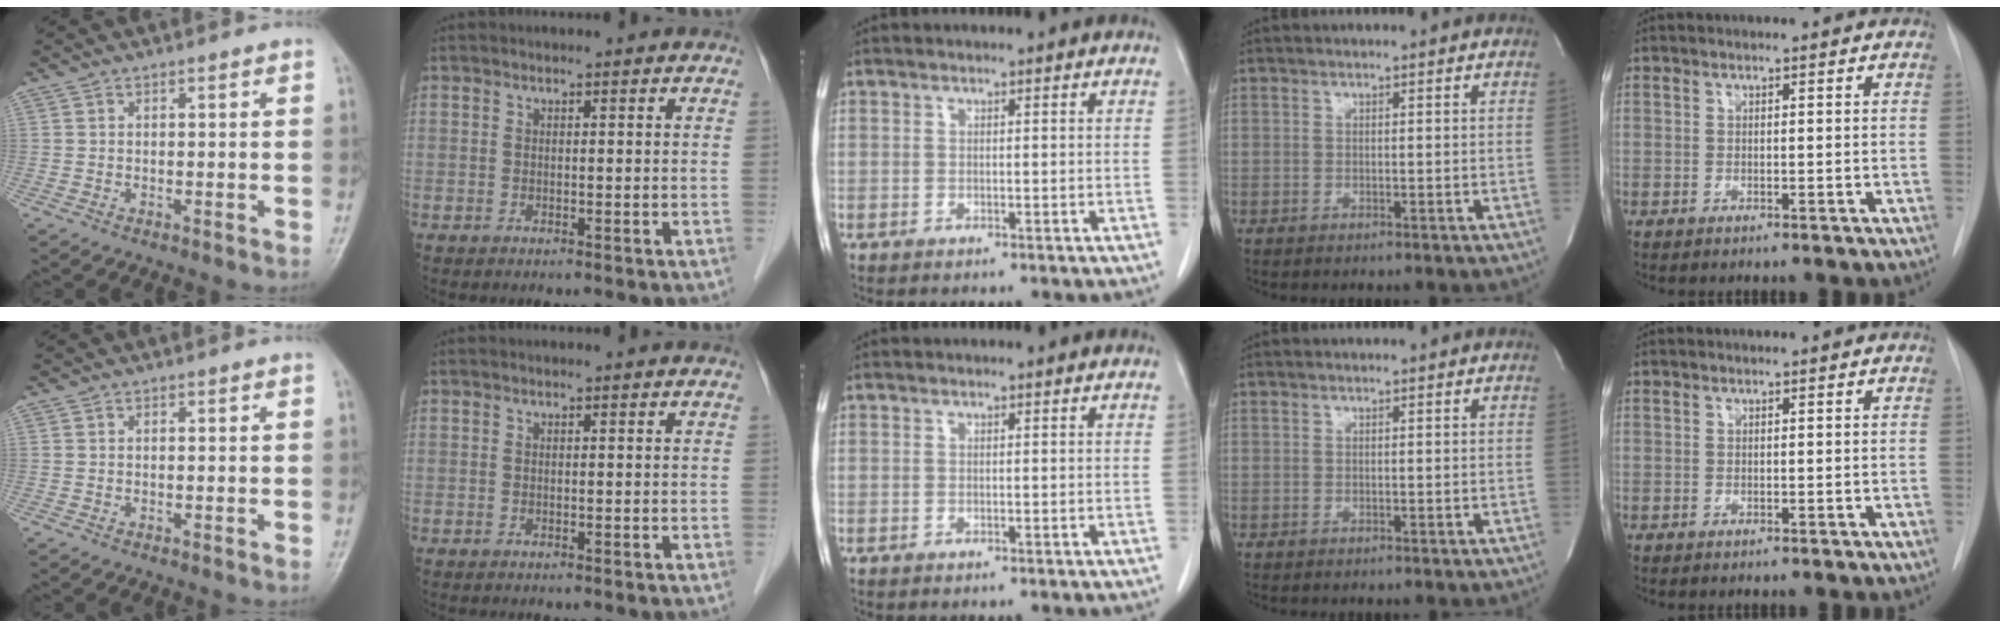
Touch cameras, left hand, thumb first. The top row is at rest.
{}